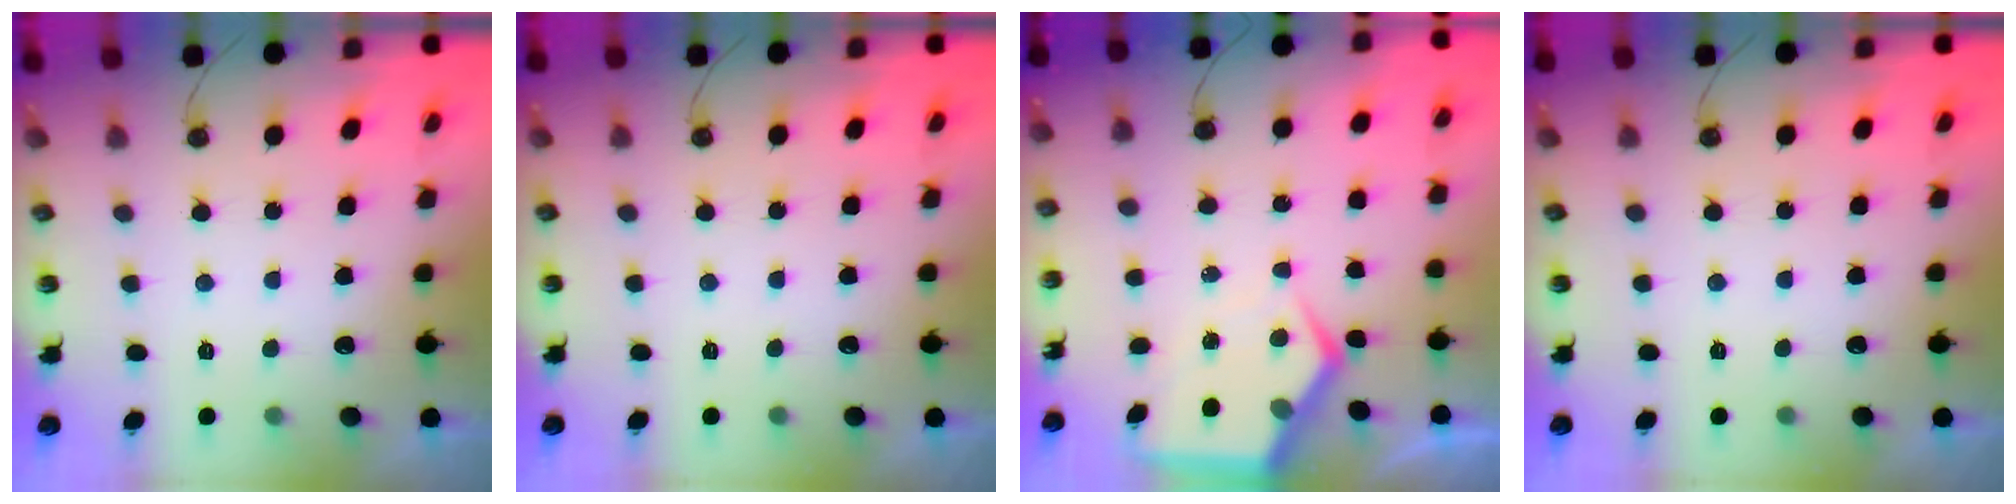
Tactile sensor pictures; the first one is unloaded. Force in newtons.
{"total": 0.0}
{"total": 7.7, "press": 7.7, "slide": 0.8}
{"total": 0.0}